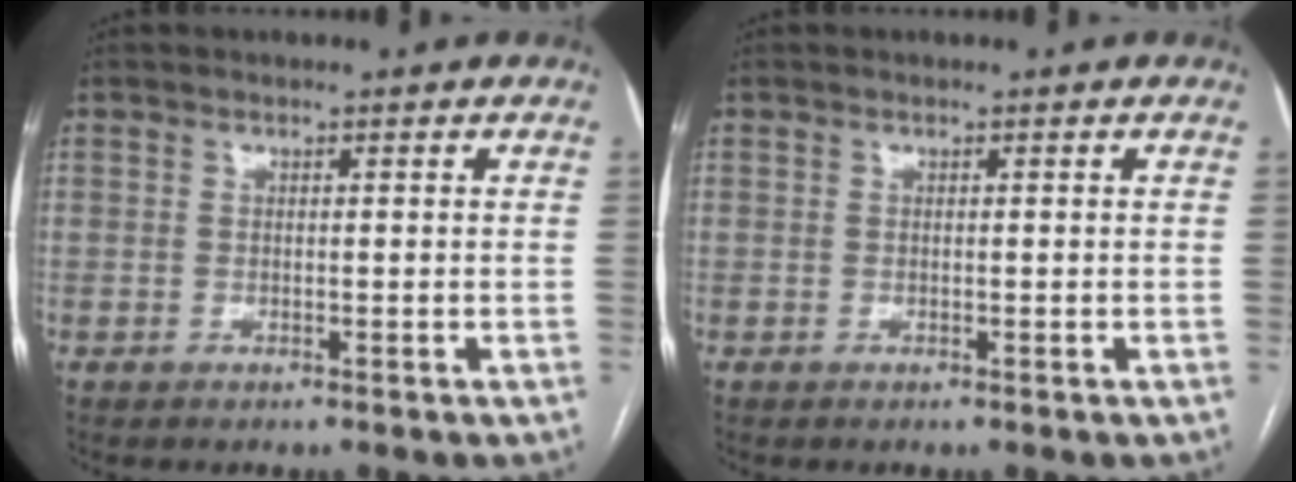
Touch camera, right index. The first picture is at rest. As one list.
[{"total": 0.0}]